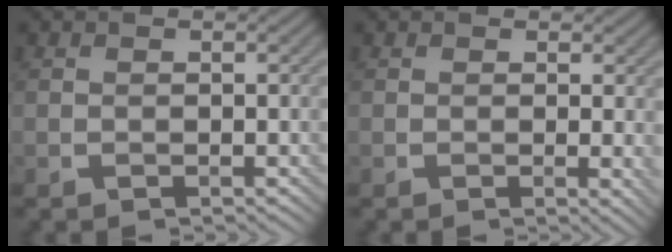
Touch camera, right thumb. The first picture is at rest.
{"total": 2.1, "force": [0.1, 0.4, 2.0], "torque": [-0.033, -0.004, -0.001]}